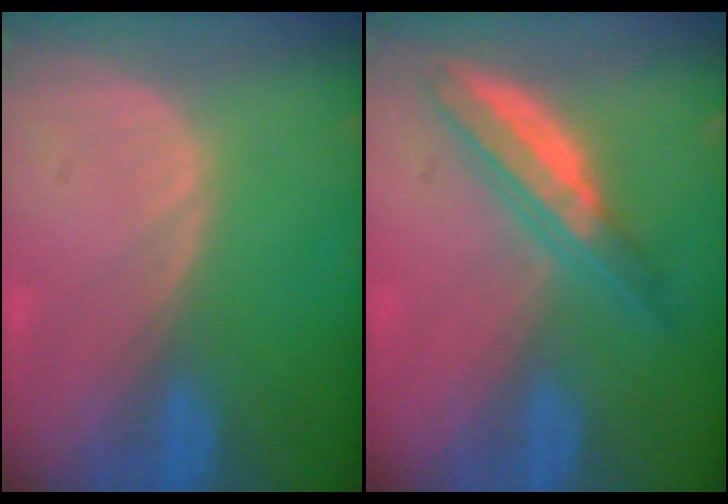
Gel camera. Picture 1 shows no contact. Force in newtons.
{"total": 6.1, "press": 5.7, "slide": 2.2}